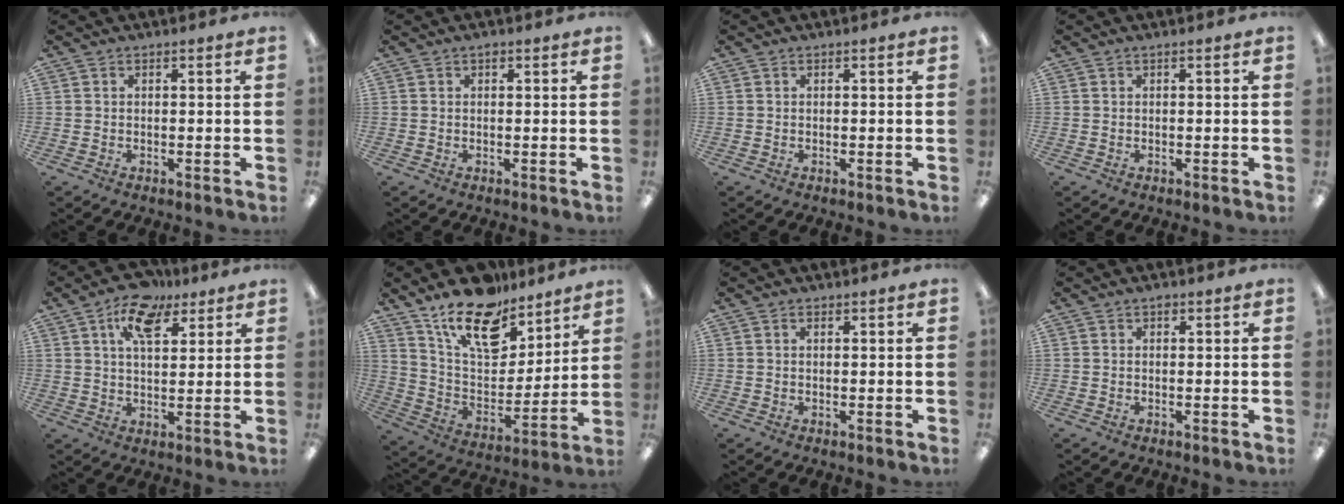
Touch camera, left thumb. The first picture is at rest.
{"total": 0.8, "force": [0.5, 0.5, 0.4], "torque": [-0.009, 0.003, 0.008]}
{"total": 0.0}
{"total": 0.0}
{"total": 10.9, "force": [6.2, 5.5, 7.1], "torque": [-0.120, -0.016, 0.110]}
{"total": 18.5, "force": [13.8, 8.5, 8.9], "torque": [-0.162, -0.087, 0.245]}
{"total": 0.7, "force": [0.5, 0.4, 0.4], "torque": [-0.008, 0.001, 0.009]}
{"total": 0.9, "force": [0.5, 0.6, 0.5], "torque": [-0.002, 0.000, 0.007]}